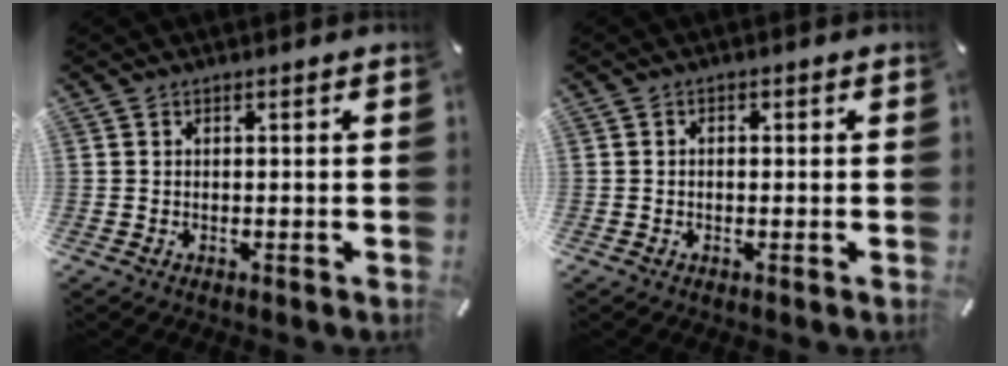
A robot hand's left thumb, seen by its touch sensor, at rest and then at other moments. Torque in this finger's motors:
{"motor_torque": [-0.06, -0.27, 0.00, 0.06, 0.00]}